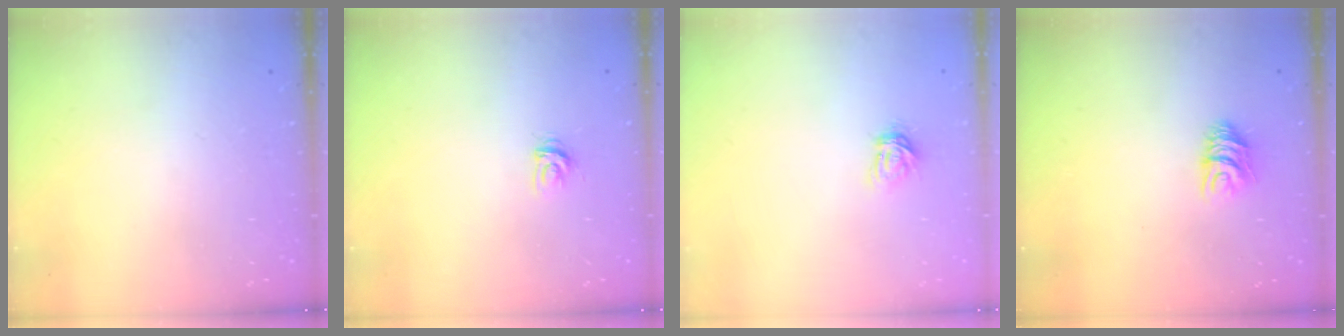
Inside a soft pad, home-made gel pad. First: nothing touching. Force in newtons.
{"total": 3.4, "press": 3.4, "slide": 0.4}
{"total": 5.1, "press": 5.1, "slide": 0.5}
{"total": 6.8, "press": 6.8, "slide": 0.2}